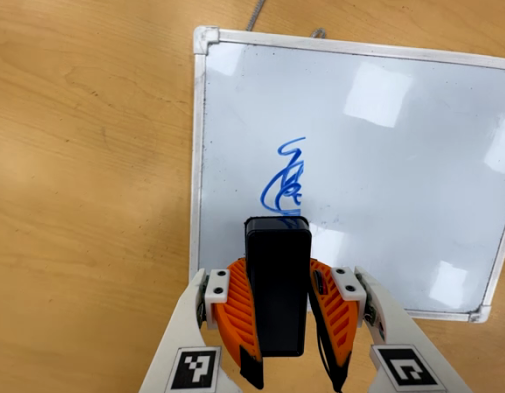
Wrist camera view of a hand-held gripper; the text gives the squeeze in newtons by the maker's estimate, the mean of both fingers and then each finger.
{"total": 7.9, "left": 6.5, "right": 9.4}